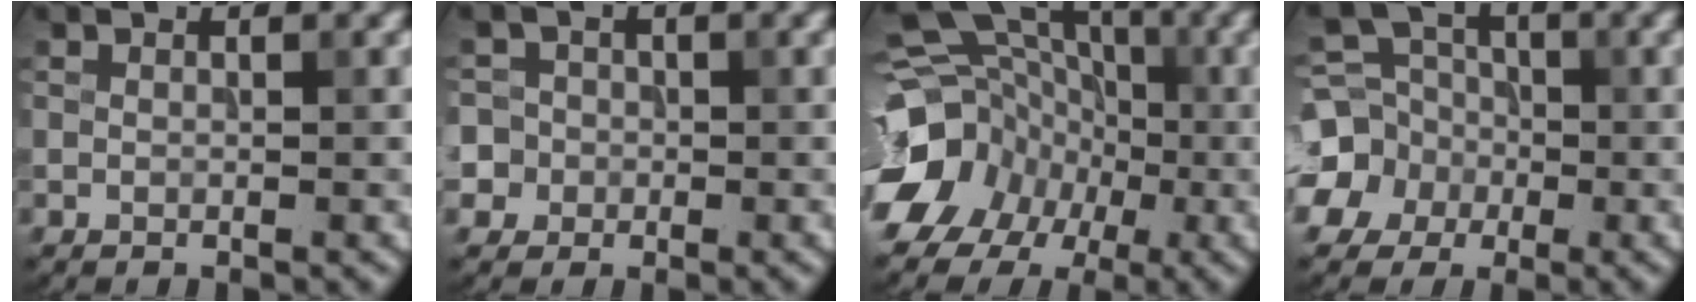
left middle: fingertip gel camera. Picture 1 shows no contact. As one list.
[{"total": 4.5, "force": [-1.3, 4.3, 0.8], "torque": [0.003, 0.014, -0.050]}, {"total": 14.3, "force": [-4.0, 12.7, 5.2], "torque": [-0.118, 0.003, -0.095]}, {"total": 8.0, "force": [-2.3, 7.3, 2.4], "torque": [-0.051, -0.003, -0.062]}]